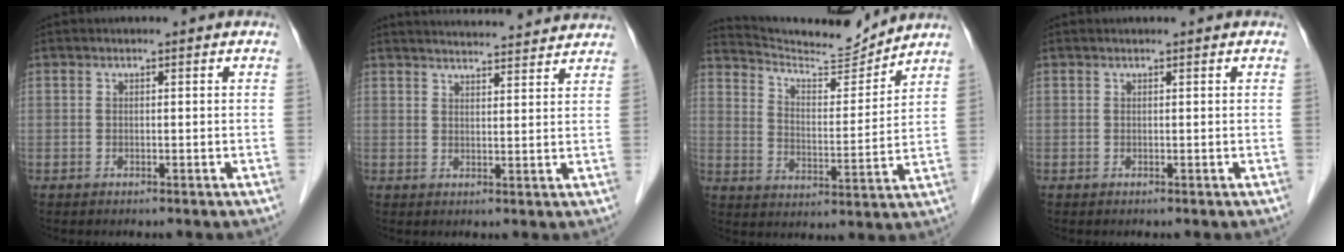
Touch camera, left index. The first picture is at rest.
{"total": 13.1, "force": [12.7, 1.0, 3.3], "torque": [-0.044, 0.019, 0.158]}
{"total": 12.2, "force": [12.0, 0.1, 2.3], "torque": [-0.047, -0.003, 0.197]}
{"total": 0.7, "force": [0.7, 0.0, 0.2], "torque": [-0.006, 0.010, 0.013]}